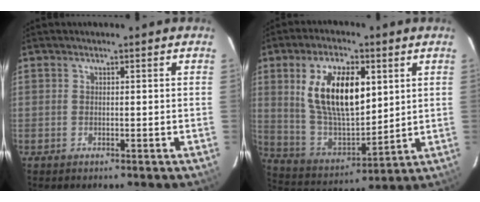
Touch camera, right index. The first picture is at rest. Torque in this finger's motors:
{"motor_torque": [0.47, 0.26, 0.79, 0.21]}